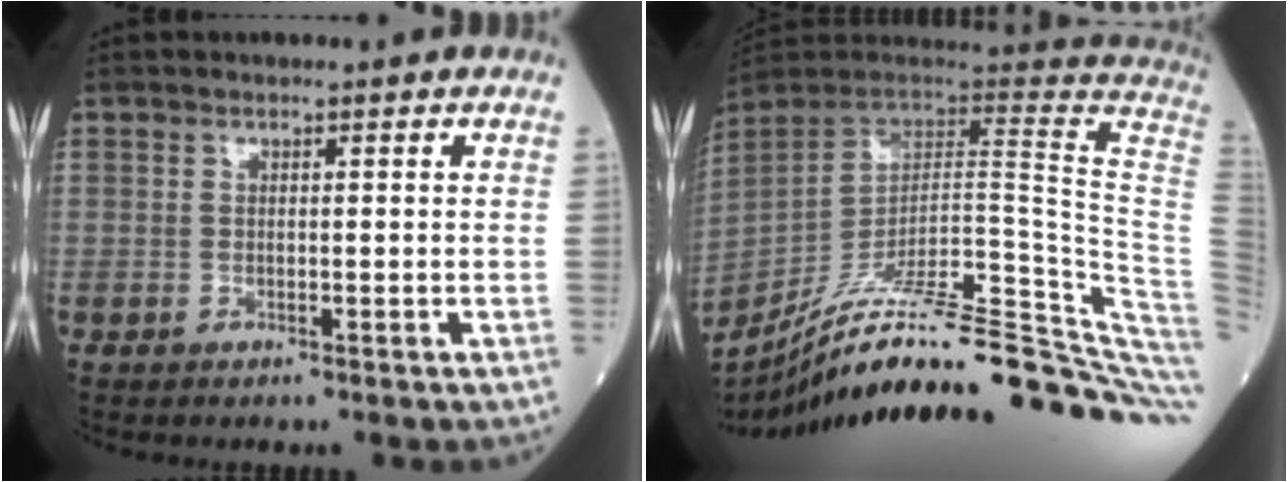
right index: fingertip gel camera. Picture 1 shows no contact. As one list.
[{"total": 36.8, "force": [-28.5, 1.3, 23.3], "torque": [-0.204, -0.044, -0.393]}]